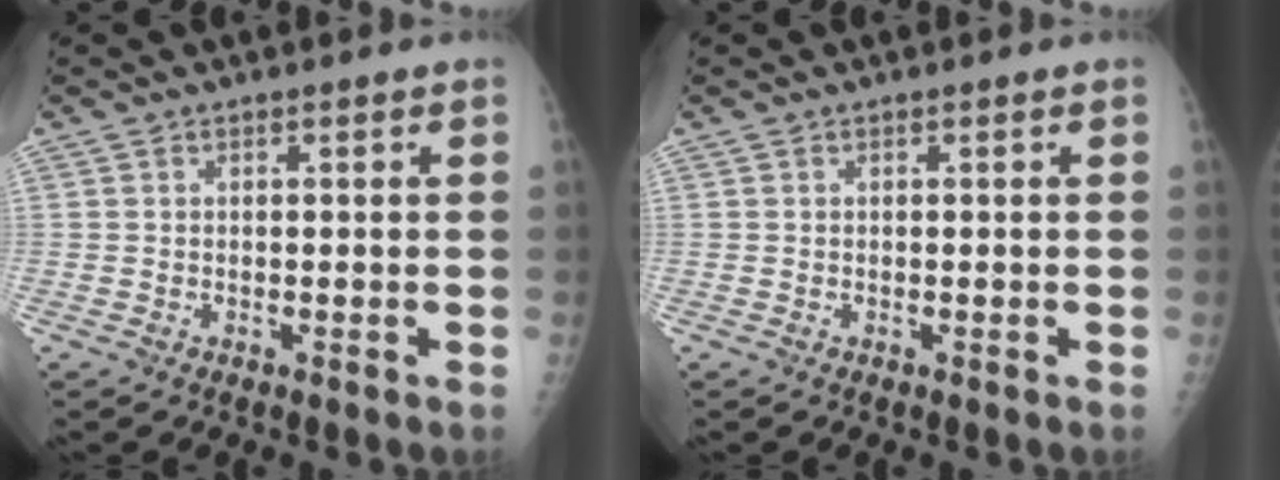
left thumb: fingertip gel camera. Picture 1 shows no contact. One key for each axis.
{"total": 0.0}